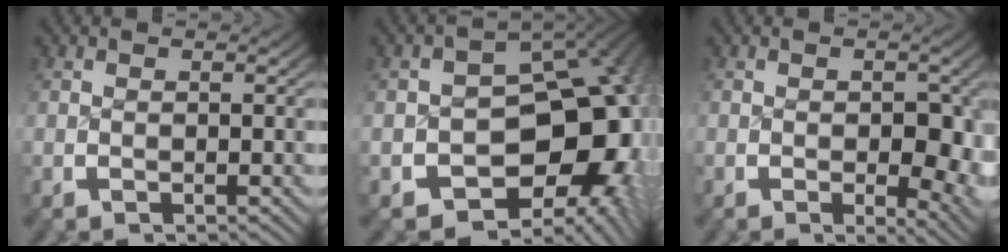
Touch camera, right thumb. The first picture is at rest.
{"total": 19.0, "force": [-2.2, 13.3, 13.4], "torque": [-0.190, -0.045, -0.029]}
{"total": 5.6, "force": [-0.9, 3.1, 4.5], "torque": [-0.064, -0.030, -0.001]}